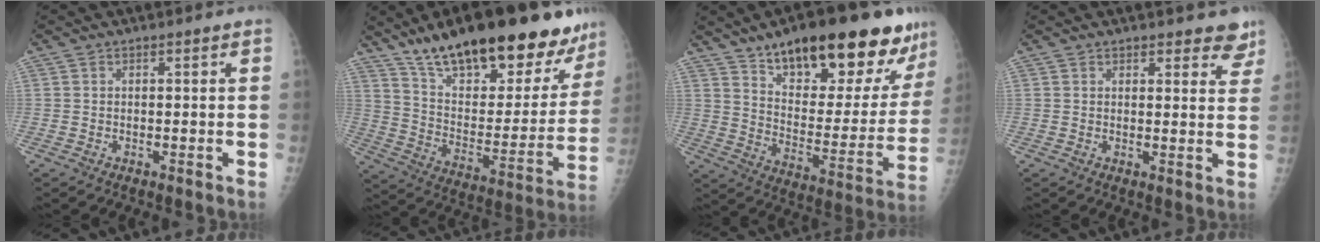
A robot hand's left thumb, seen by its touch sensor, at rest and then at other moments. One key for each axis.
{"total": 30.8, "fx": 22.4, "fy": 10.6, "fz": 18.3, "tx": -0.240, "ty": -0.073, "tz": 0.342}
{"total": 27.6, "fx": 18.0, "fy": 9.5, "fz": 18.7, "tx": -0.228, "ty": -0.063, "tz": 0.273}
{"total": 5.5, "fx": 4.8, "fy": 2.2, "fz": 1.7, "tx": 0.020, "ty": -0.025, "tz": 0.047}